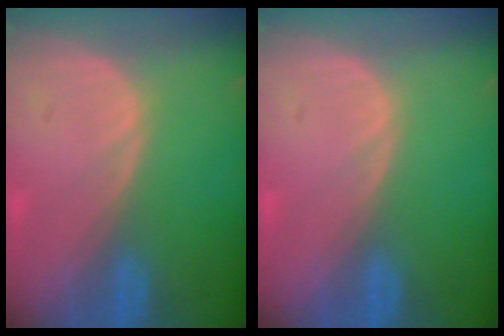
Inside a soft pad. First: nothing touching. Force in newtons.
{"total": 0.0}